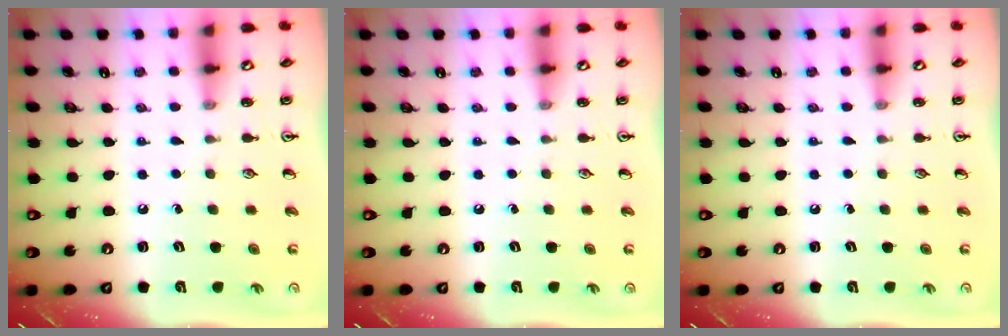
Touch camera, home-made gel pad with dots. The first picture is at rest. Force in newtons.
{"total": 0.0}
{"total": 0.0}